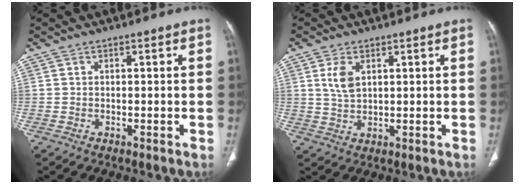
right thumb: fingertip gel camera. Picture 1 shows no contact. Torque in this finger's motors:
{"motor_torque": [-0.04, 0.05, 0.04, -0.05, 0.16]}